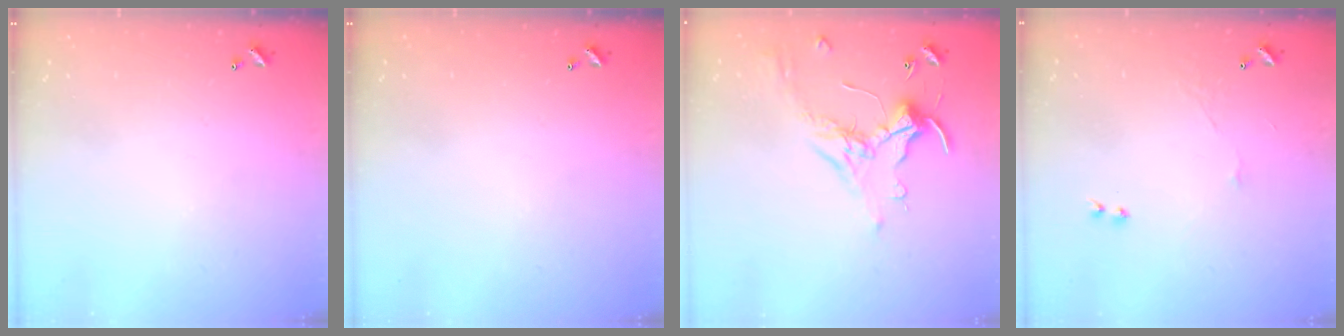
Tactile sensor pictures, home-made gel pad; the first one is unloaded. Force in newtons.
{"total": 0.0}
{"total": 0.9, "press": 0.5, "slide": 0.7}
{"total": 2.4, "press": 2.3, "slide": 0.6}